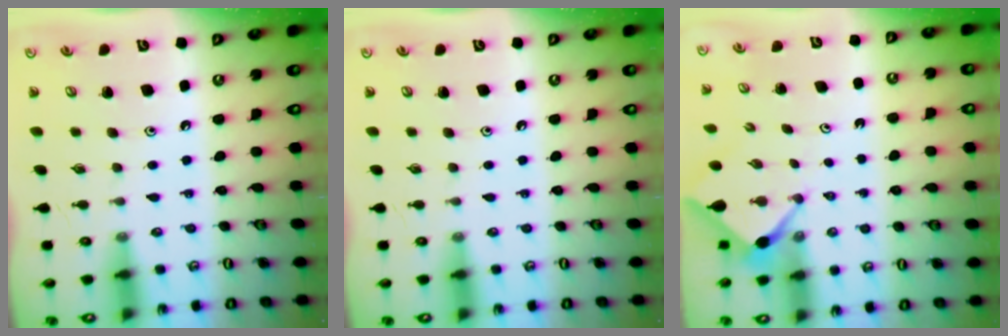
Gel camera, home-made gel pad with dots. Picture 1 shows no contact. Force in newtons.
{"total": 0.0}
{"total": 2.6, "press": 2.5, "slide": 0.4}